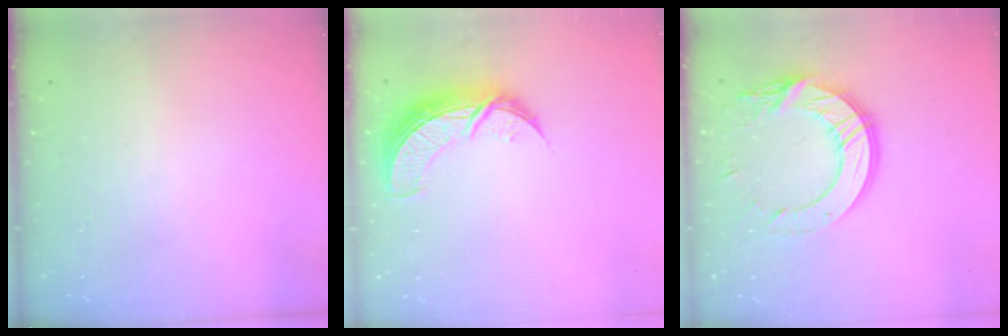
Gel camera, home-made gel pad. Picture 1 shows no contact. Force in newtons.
{"total": 10.3, "press": 10.3, "slide": 0.7}
{"total": 15.2, "press": 15.1, "slide": 1.5}